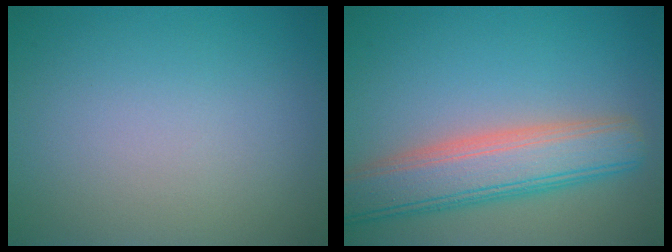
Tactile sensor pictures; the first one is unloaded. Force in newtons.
{"total": 7.0, "press": 7.0, "slide": 0.8}